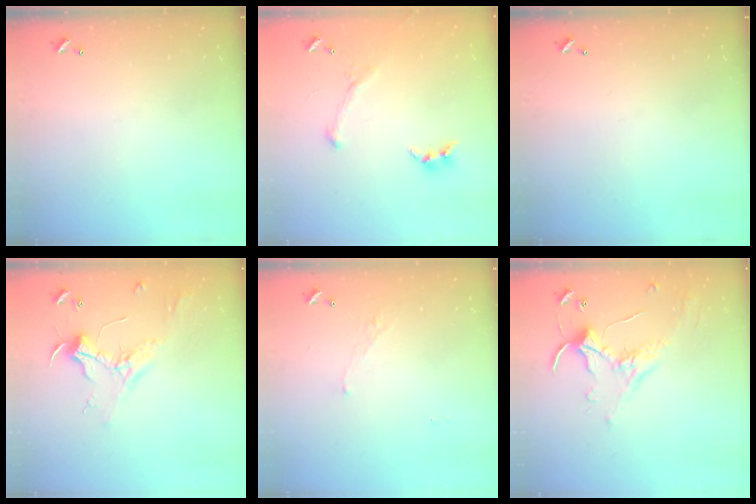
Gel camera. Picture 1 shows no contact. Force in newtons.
{"total": 2.8, "press": 2.6, "slide": 1.0}
{"total": 0.0}
{"total": 2.4, "press": 2.3, "slide": 0.9}
{"total": 3.5, "press": 3.5, "slide": 0.3}
{"total": 1.2, "press": 0.6, "slide": 1.1}